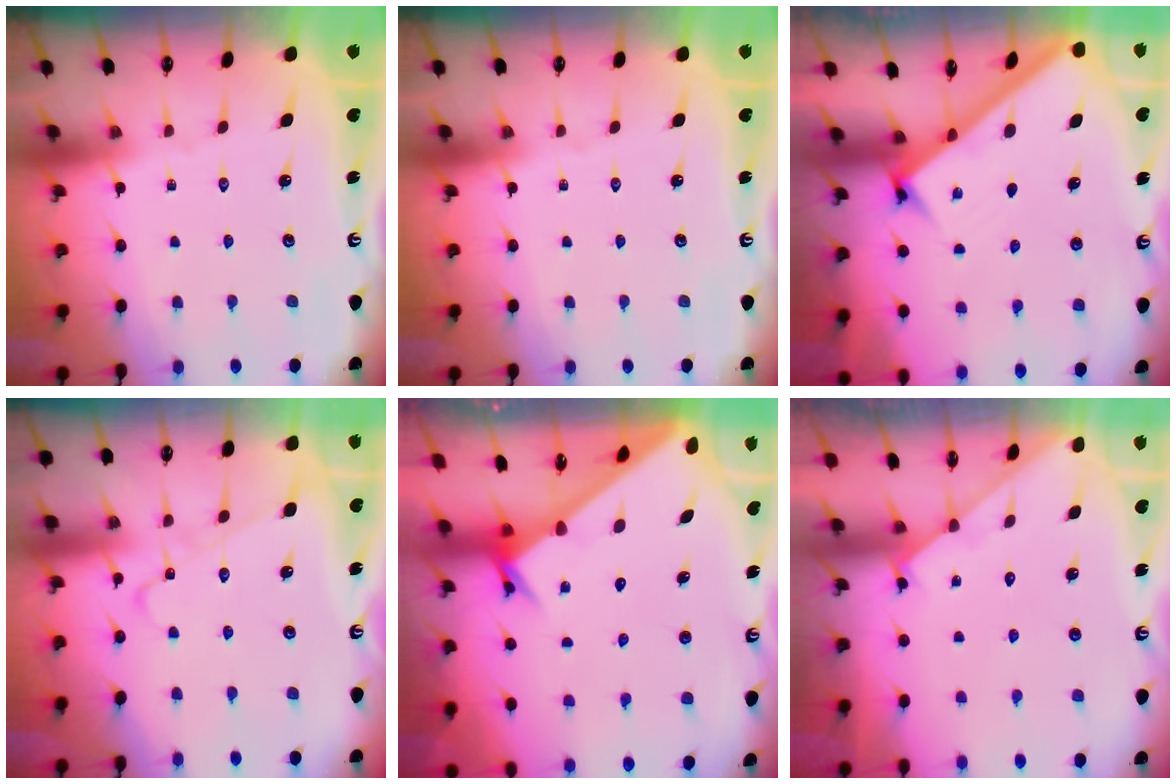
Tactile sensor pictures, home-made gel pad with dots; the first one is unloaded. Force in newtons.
{"total": 0.0}
{"total": 3.0, "press": 3.0, "slide": 0.4}
{"total": 4.4, "press": 4.4, "slide": 0.5}
{"total": 2.4, "press": 2.4, "slide": 0.2}
{"total": 2.3, "press": 2.3, "slide": 0.4}